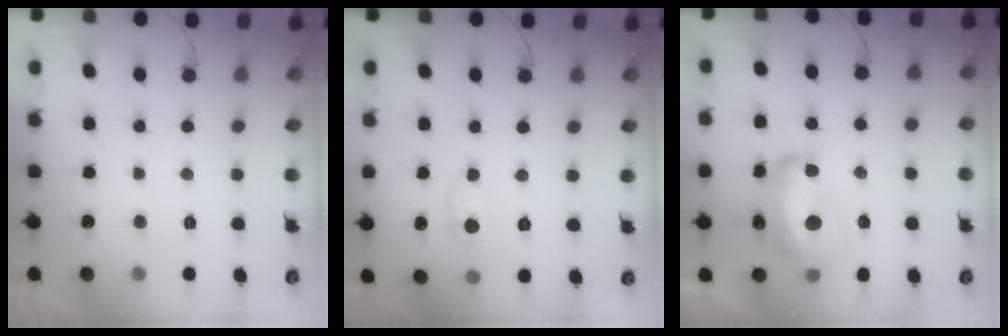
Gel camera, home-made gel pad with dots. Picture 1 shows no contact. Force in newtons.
{"total": 6.2, "press": 6.2, "slide": 0.6}
{"total": 13.5, "press": 13.5, "slide": 0.8}